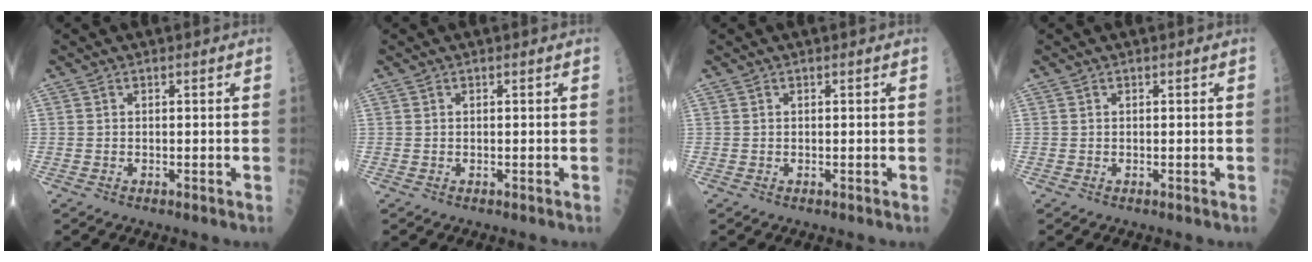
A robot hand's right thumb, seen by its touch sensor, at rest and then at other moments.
{"total": 0.0}
{"total": 0.0}
{"total": 0.0}